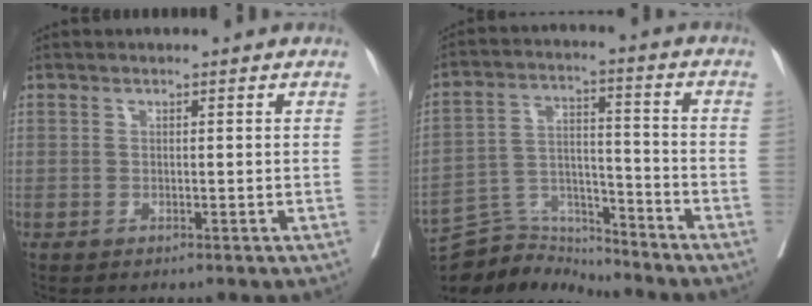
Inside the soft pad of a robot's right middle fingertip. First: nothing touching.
{"total": 9.1, "force": [-9.0, 1.0, -0.4], "torque": [0.009, 0.036, -0.166]}